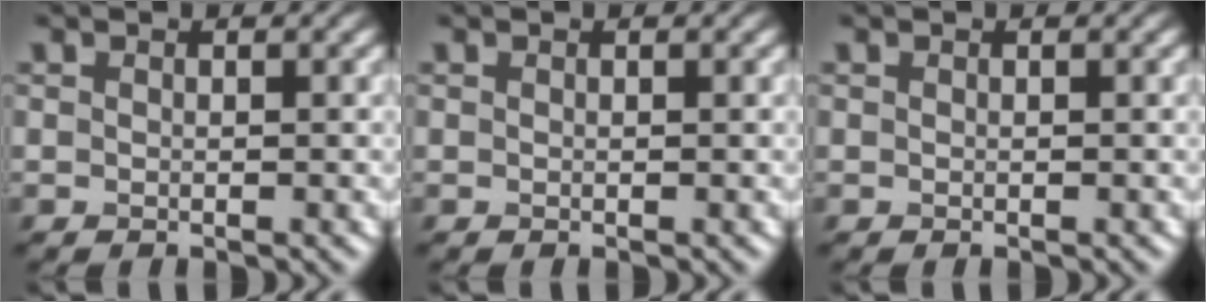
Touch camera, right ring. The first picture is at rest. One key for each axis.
{"total": 0.0}
{"total": 0.0}